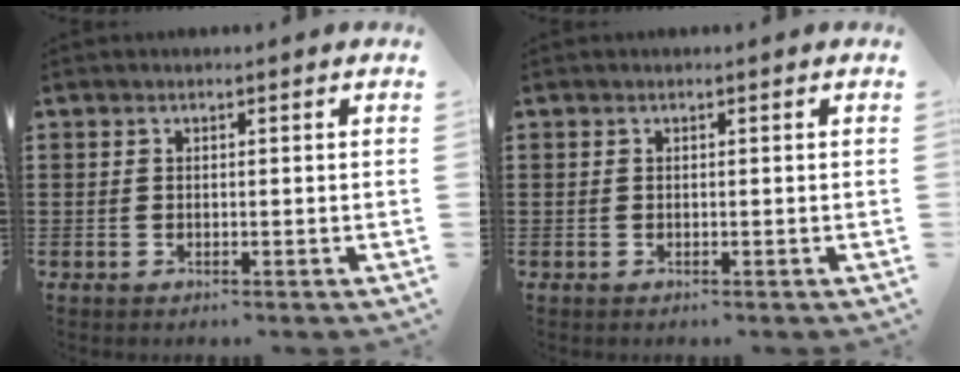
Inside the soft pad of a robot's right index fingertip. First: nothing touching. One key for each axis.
{"total": 0.0}